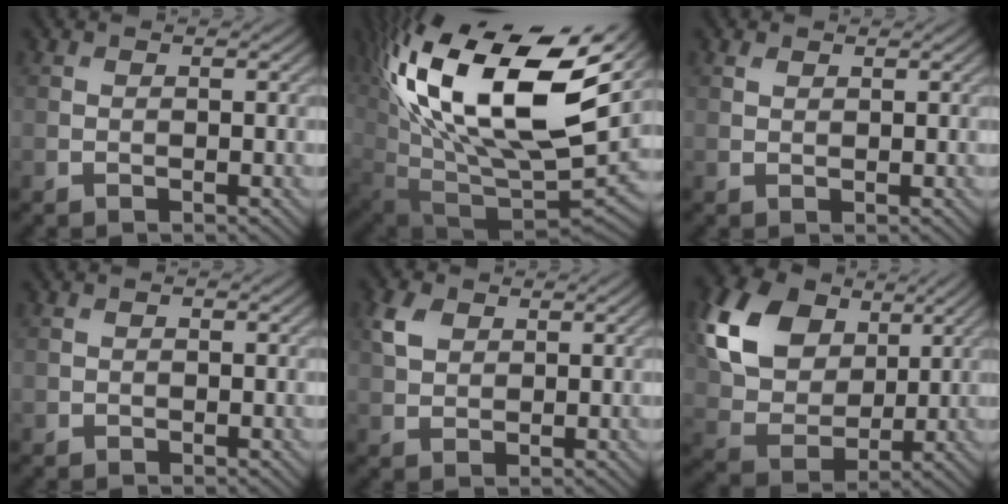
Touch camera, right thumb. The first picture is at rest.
{"total": 20.5, "force": [8.3, 10.5, 15.5], "torque": [-0.327, 0.017, 0.157]}
{"total": 0.9, "force": [0.6, 0.5, 0.3], "torque": [-0.008, 0.000, 0.014]}
{"total": 0.8, "force": [0.0, 0.7, 0.2], "torque": [-0.003, -0.005, -0.001]}
{"total": 3.5, "force": [1.5, 2.5, 2.0], "torque": [-0.051, 0.006, 0.030]}
{"total": 14.4, "force": [5.8, 10.2, 8.4], "torque": [-0.219, 0.026, 0.106]}